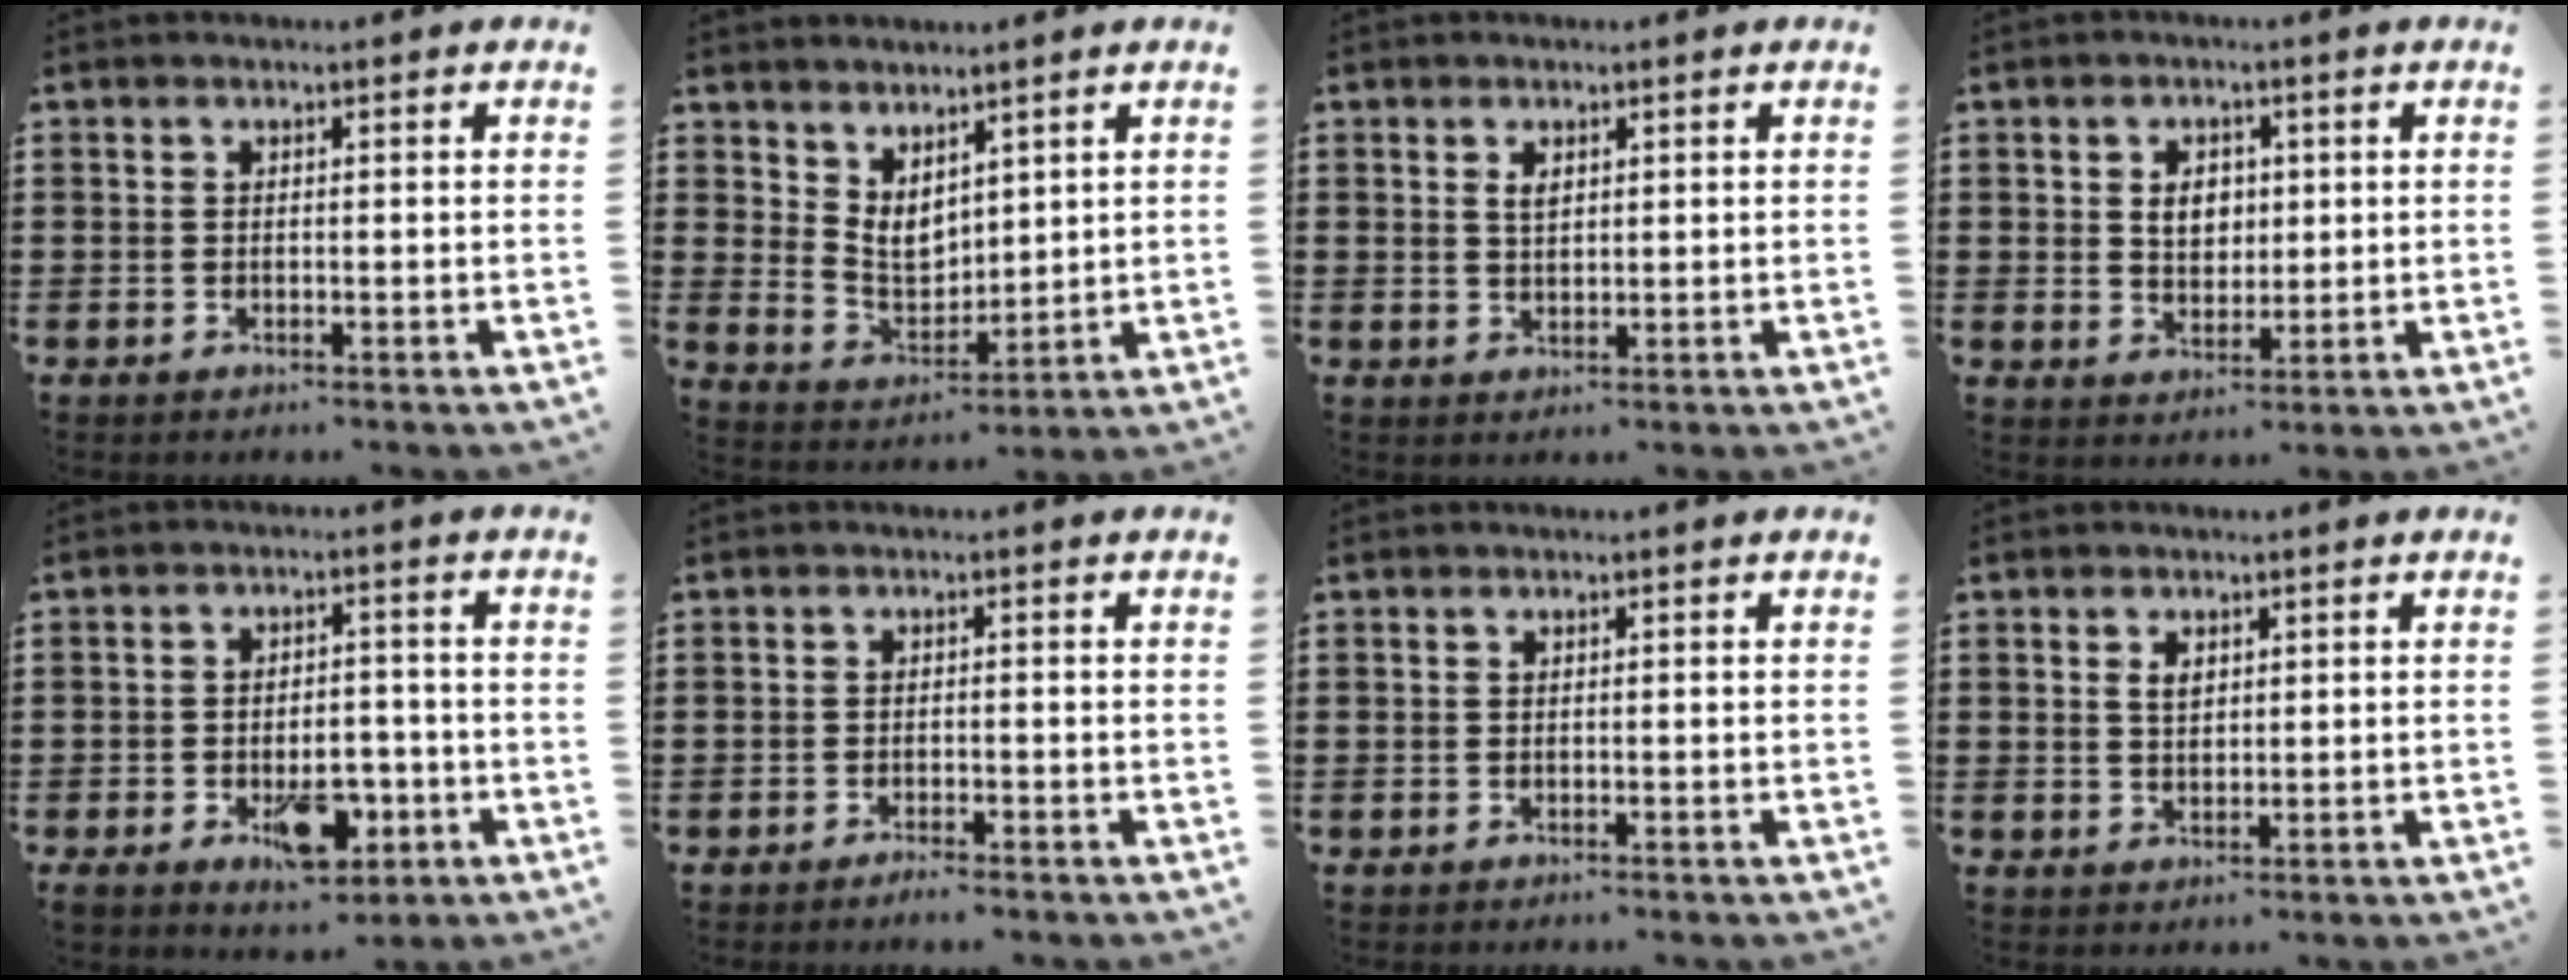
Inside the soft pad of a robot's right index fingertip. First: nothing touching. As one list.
[{"total": 4.8, "force": [3.1, 3.0, 2.2], "torque": [-0.056, -0.006, 0.060]}, {"total": 1.7, "force": [0.8, 0.9, 1.2], "torque": [-0.026, 0.004, 0.015]}, {"total": 4.0, "force": [0.7, 3.0, 2.6], "torque": [-0.044, 0.006, 0.007]}, {"total": 8.3, "force": [-3.3, 4.3, 6.3], "torque": [-0.080, 0.007, -0.051]}, {"total": 1.5, "force": [-1.4, -0.2, 0.4], "torque": [-0.009, -0.003, -0.026]}, {"total": 0.0}, {"total": 1.9, "force": [0.9, 1.1, 1.3], "torque": [-0.028, 0.005, 0.016]}]